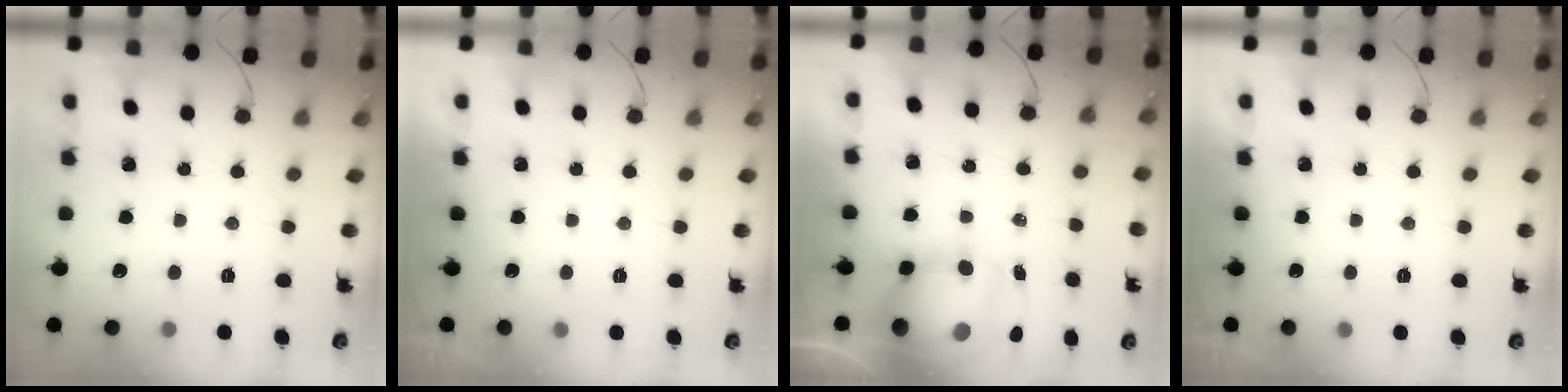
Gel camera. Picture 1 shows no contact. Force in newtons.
{"total": 0.0}
{"total": 11.1, "press": 10.8, "slide": 2.6}
{"total": 0.0}